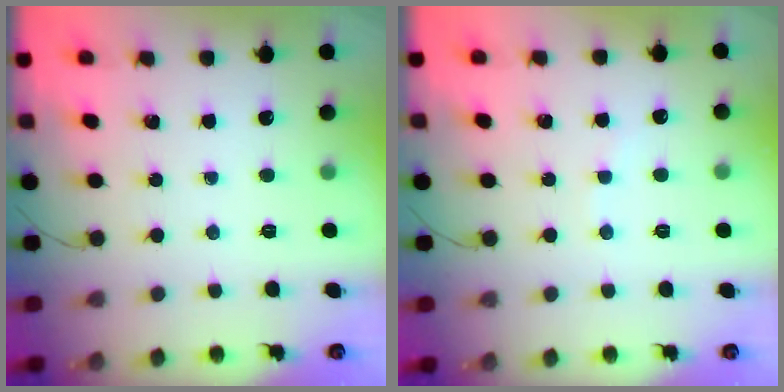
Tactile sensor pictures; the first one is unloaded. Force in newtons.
{"total": 3.8, "press": 3.7, "slide": 0.9}